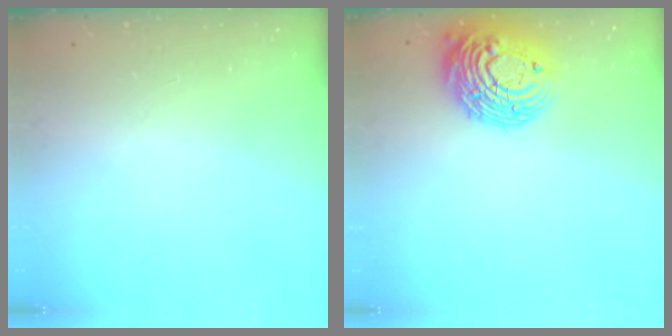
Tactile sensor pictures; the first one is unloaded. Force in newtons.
{"total": 14.3, "press": 14.2, "slide": 1.2}